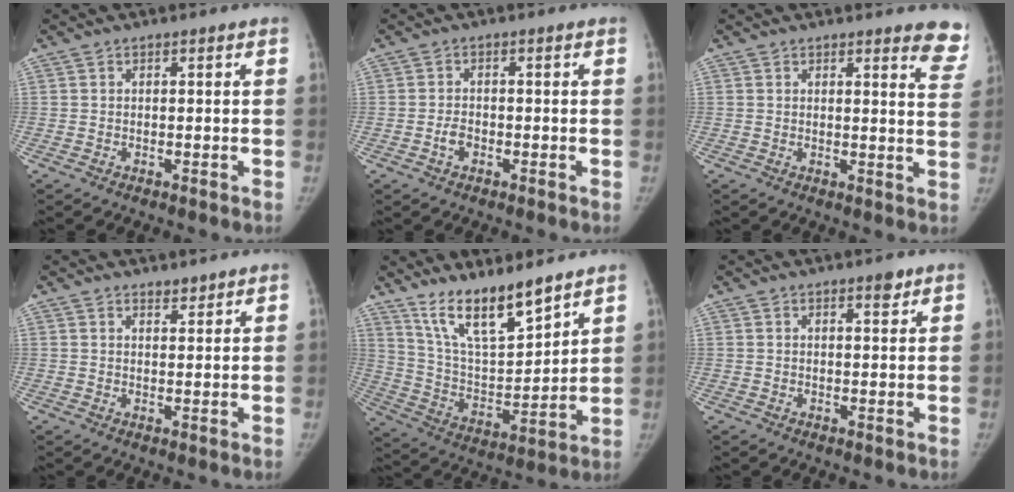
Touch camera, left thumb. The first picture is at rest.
{"total": 2.1, "force": [-0.8, 1.4, 1.3], "torque": [-0.023, 0.007, -0.016]}
{"total": 8.2, "force": [7.0, 1.9, 3.7], "torque": [-0.008, -0.042, 0.052]}
{"total": 1.9, "force": [1.7, 0.5, 0.5], "torque": [0.002, -0.015, 0.027]}
{"total": 14.9, "force": [11.4, 4.0, 8.7], "torque": [-0.126, -0.074, 0.218]}
{"total": 2.0, "force": [1.4, 0.5, 1.3], "torque": [-0.013, -0.009, 0.021]}